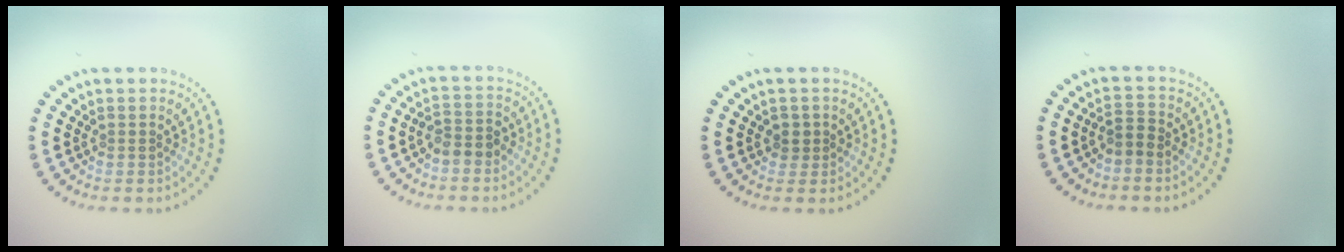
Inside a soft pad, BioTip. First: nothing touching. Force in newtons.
{"total": 2.1, "press": 1.9, "slide": 0.7}
{"total": 1.1, "press": 1.0, "slide": 0.5}
{"total": 1.4, "press": 1.2, "slide": 0.8}